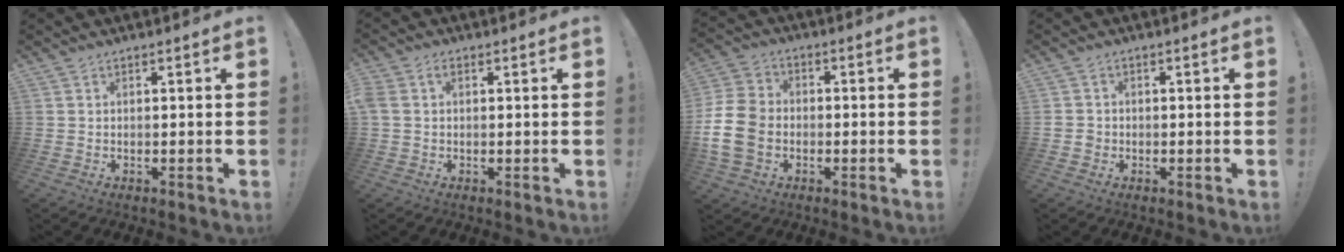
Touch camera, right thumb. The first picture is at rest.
{"total": 2.9, "force": [0.4, 2.2, 1.8], "torque": [-0.042, 0.006, 0.007]}
{"total": 13.8, "force": [-3.5, 10.6, 8.1], "torque": [-0.154, 0.029, -0.065]}
{"total": 2.2, "force": [-1.0, 1.9, 0.6], "torque": [-0.004, 0.004, -0.019]}